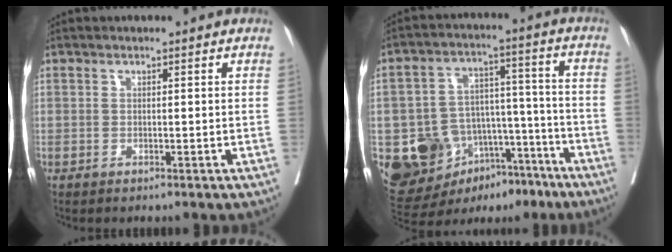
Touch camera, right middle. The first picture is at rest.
{"total": 16.7, "force": [-9.2, 10.0, 9.7], "torque": [-0.158, 0.043, -0.138]}